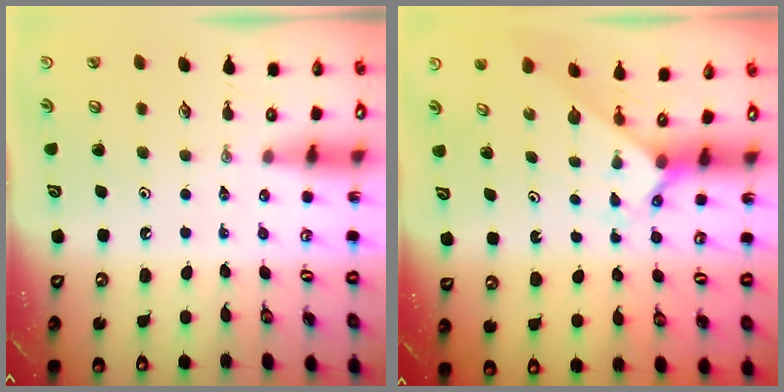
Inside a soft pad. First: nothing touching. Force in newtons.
{"total": 2.3, "press": 2.3, "slide": 0.1}